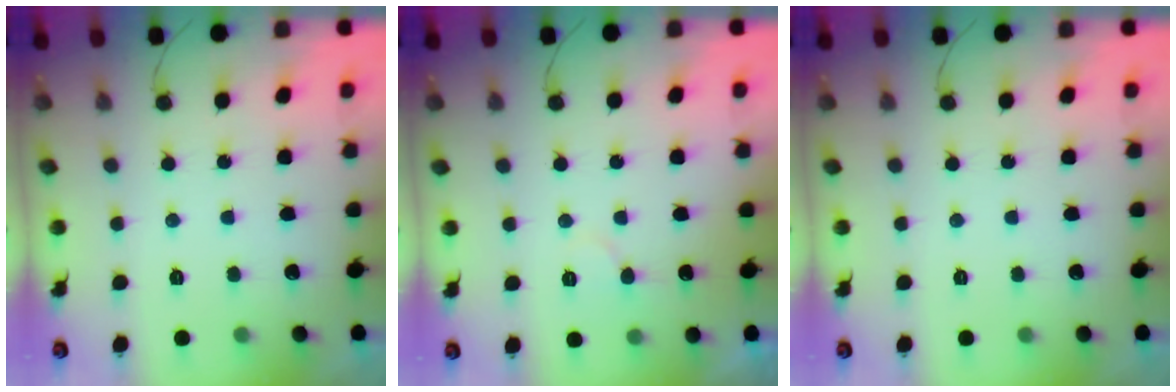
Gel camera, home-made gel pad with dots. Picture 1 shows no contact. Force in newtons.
{"total": 4.9, "press": 4.9, "slide": 0.5}
{"total": 0.0}